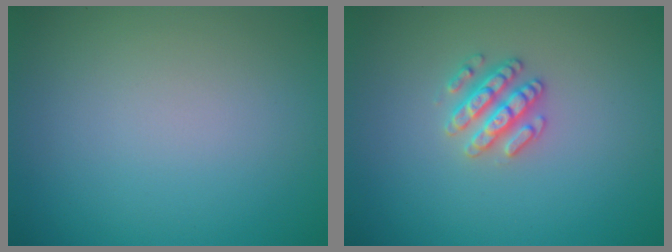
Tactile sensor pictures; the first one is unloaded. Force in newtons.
{"total": 2.5, "press": 2.5, "slide": 0.4}